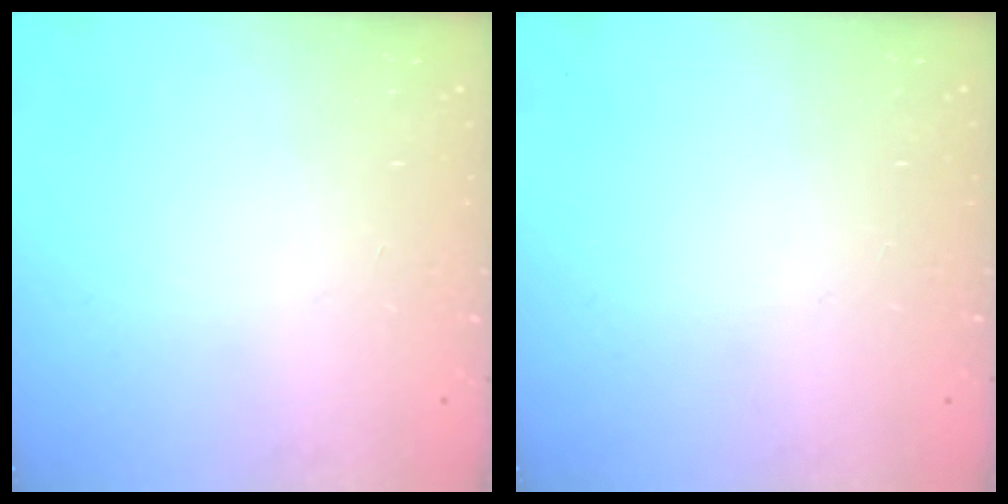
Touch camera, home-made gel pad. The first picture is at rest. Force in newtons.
{"total": 0.0}